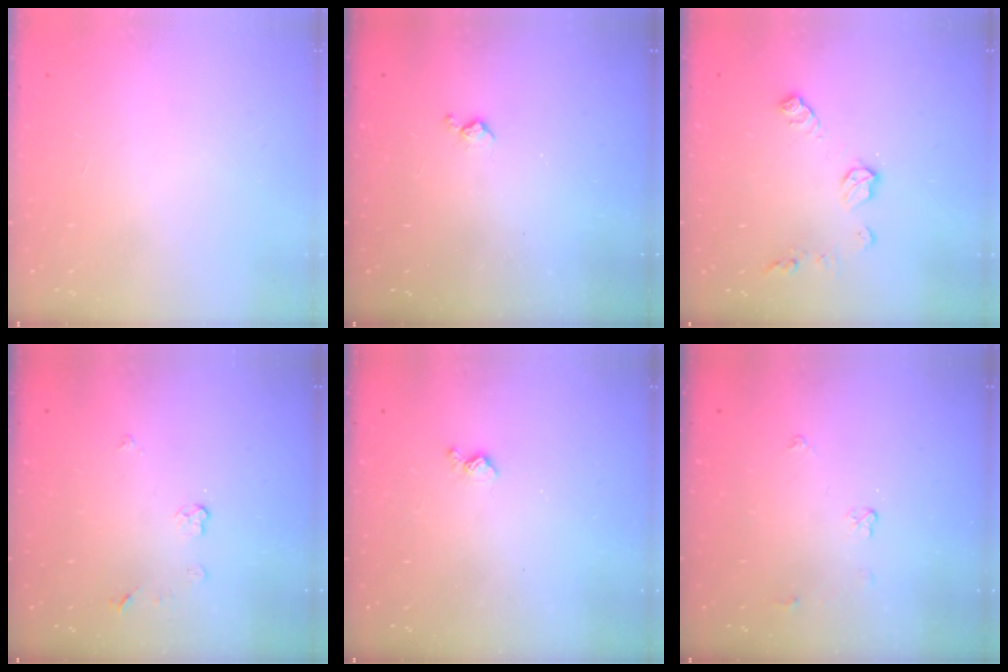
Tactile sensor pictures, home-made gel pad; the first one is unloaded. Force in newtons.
{"total": 3.7, "press": 3.6, "slide": 0.6}
{"total": 8.4, "press": 8.4, "slide": 0.3}
{"total": 4.9, "press": 4.9, "slide": 0.0}
{"total": 3.8, "press": 3.7, "slide": 0.7}
{"total": 3.4, "press": 3.4, "slide": 0.5}